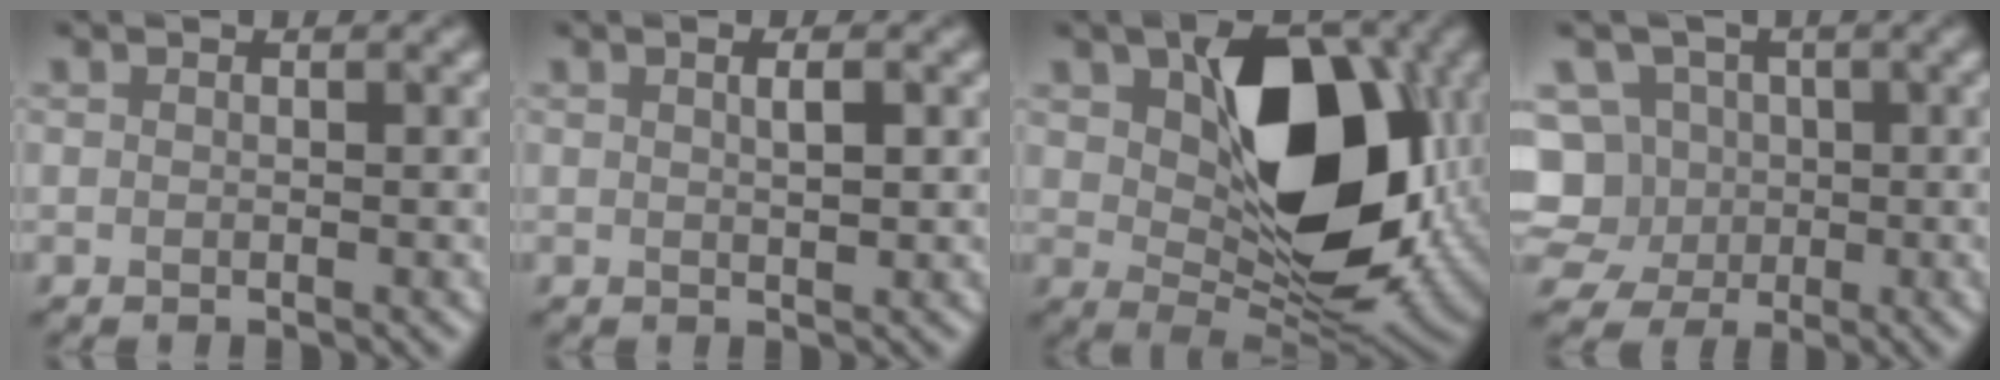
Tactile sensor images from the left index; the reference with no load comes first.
{"total": 1.2, "force": [0.1, 0.3, 1.1], "torque": [-0.011, -0.003, 0.007]}
{"total": 13.3, "force": [2.1, 8.1, 10.4], "torque": [-0.154, -0.014, 0.052]}
{"total": 7.0, "force": [-0.7, 6.6, 2.2], "torque": [-0.042, 0.033, -0.049]}